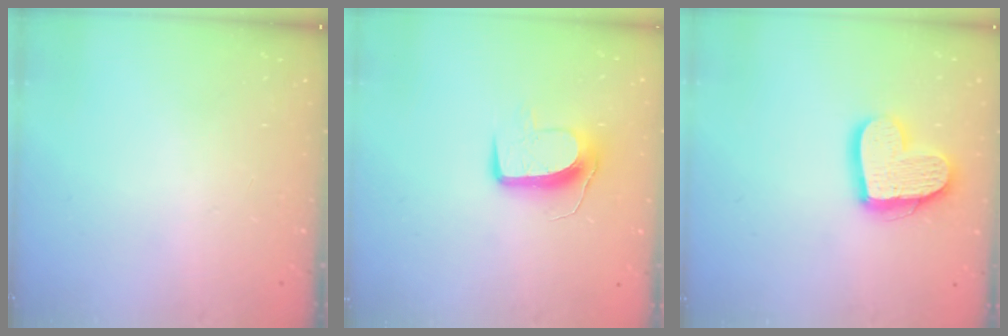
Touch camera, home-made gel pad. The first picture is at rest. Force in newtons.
{"total": 9.7, "press": 9.7, "slide": 0.5}
{"total": 16.4, "press": 16.4, "slide": 1.5}